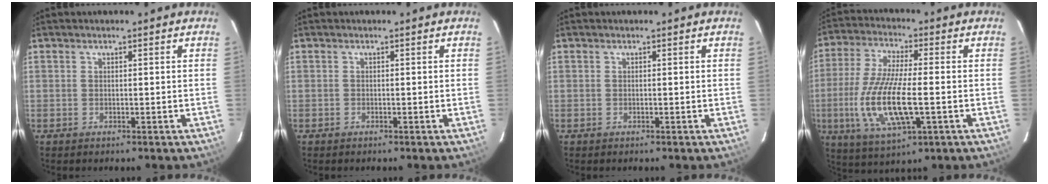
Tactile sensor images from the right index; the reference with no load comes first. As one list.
[{"total": 0.0}, {"total": 0.0}, {"total": 14.9, "force": [-3.2, 4.1, 14.0], "torque": [-0.293, -0.016, -0.059]}]